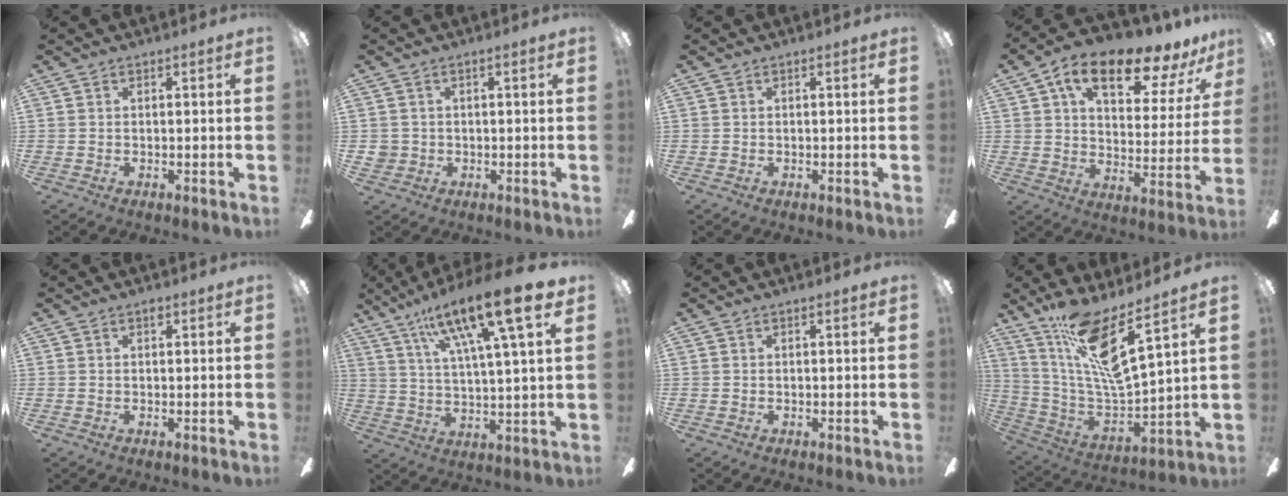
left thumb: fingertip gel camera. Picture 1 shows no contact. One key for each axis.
{"total": 2.4, "fx": -0.3, "fy": 2.3, "fz": 0.7, "tx": -0.014, "ty": 0.005, "tz": -0.006}
{"total": 0.0}
{"total": 17.6, "fx": 11.9, "fy": 7.1, "fz": 10.9, "tx": -0.175, "ty": -0.068, "tz": 0.197}
{"total": 0.9, "fx": 0.5, "fy": 0.4, "fz": 0.6, "tx": -0.004, "ty": 0.000, "tz": 0.007}
{"total": 18.9, "fx": 11.8, "fy": 3.3, "fz": 14.4, "tx": -0.247, "ty": -0.058, "tz": 0.181}
{"total": 0.0}
{"total": 16.1, "fx": 10.8, "fy": 2.8, "fz": 11.6, "tx": -0.240, "ty": -0.071, "tz": 0.180}